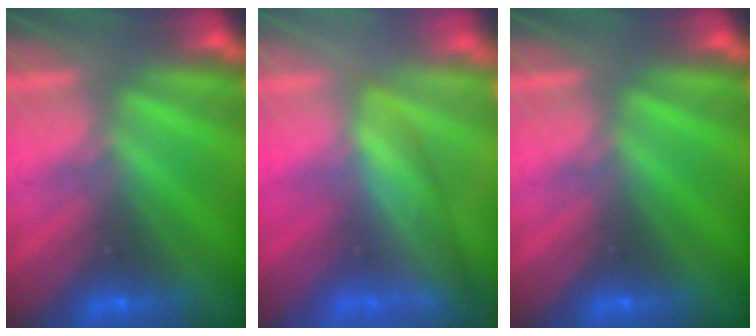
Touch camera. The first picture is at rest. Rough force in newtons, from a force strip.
{"total": 3.5}
{"total": 0.0}